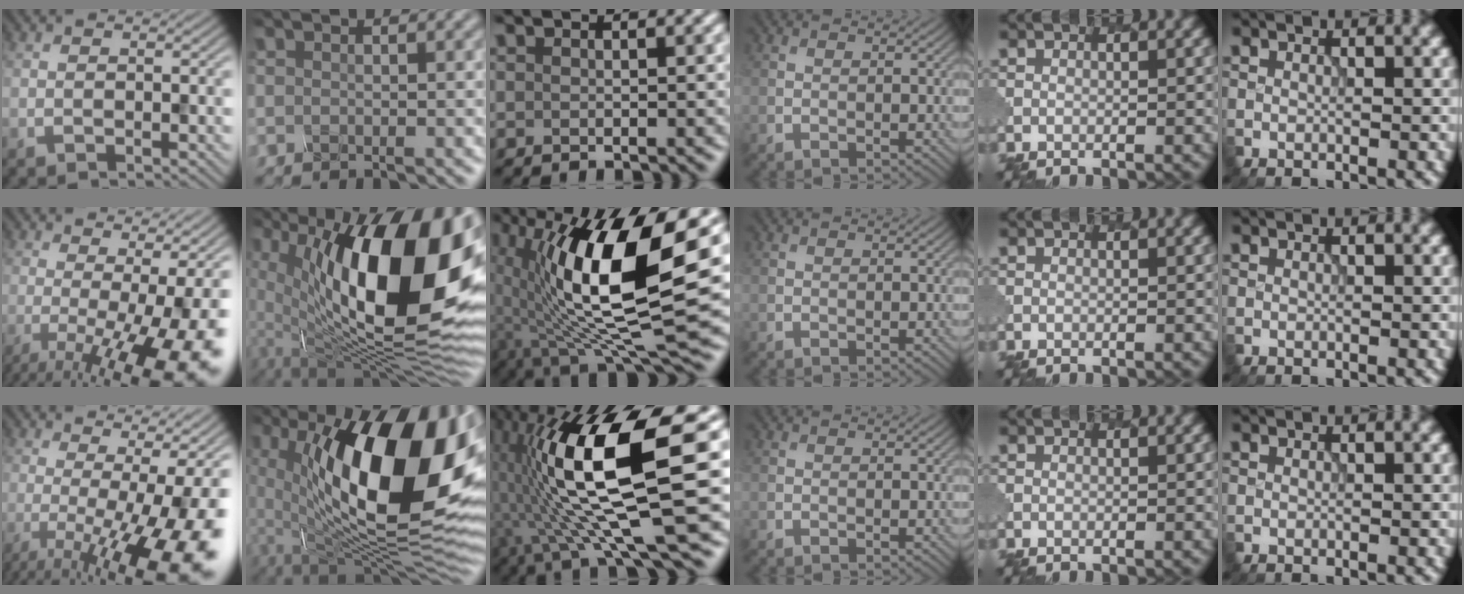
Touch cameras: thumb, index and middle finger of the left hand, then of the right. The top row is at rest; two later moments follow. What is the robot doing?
{"motion": "pour", "object": "mug"}